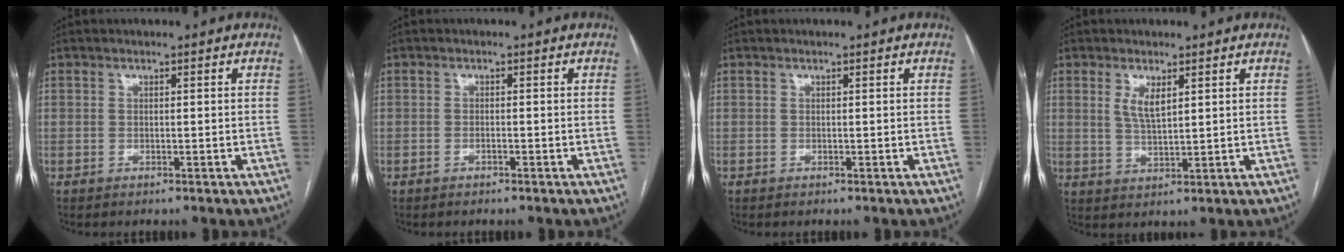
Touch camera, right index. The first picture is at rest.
{"total": 0.6, "force": [-0.4, 0.2, 0.3], "torque": [-0.006, 0.000, -0.006]}
{"total": 0.0}
{"total": 3.6, "force": [1.6, 0.8, 3.1], "torque": [-0.066, -0.006, 0.038]}